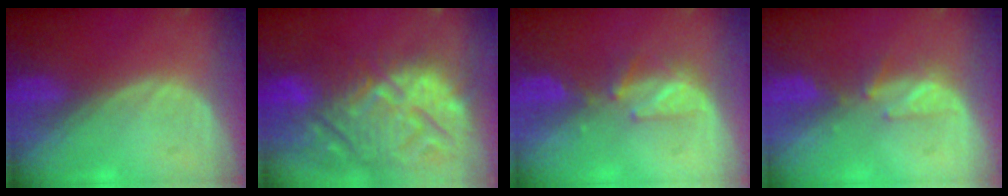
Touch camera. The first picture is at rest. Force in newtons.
{"total": 15.3, "press": 13.1, "slide": 8.0}
{"total": 3.7, "press": 3.6, "slide": 0.8}
{"total": 3.0, "press": 2.9, "slide": 0.8}